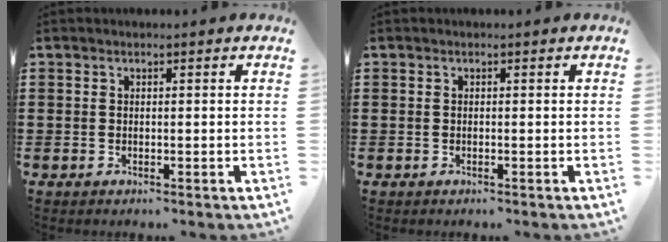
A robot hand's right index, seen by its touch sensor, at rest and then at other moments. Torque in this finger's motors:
{"motor_torque": [-0.15, 0.53, -0.01, 0.01]}